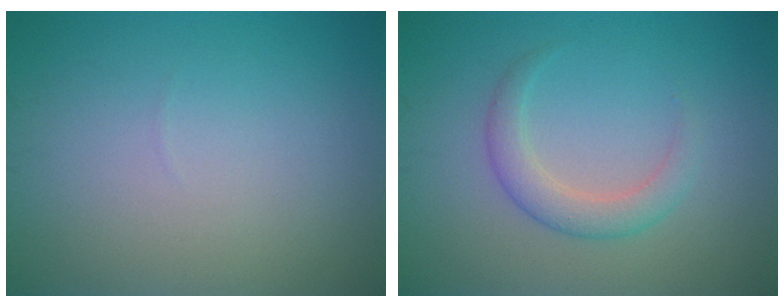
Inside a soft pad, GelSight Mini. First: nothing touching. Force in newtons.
{"total": 2.6, "press": 2.6, "slide": 0.1}